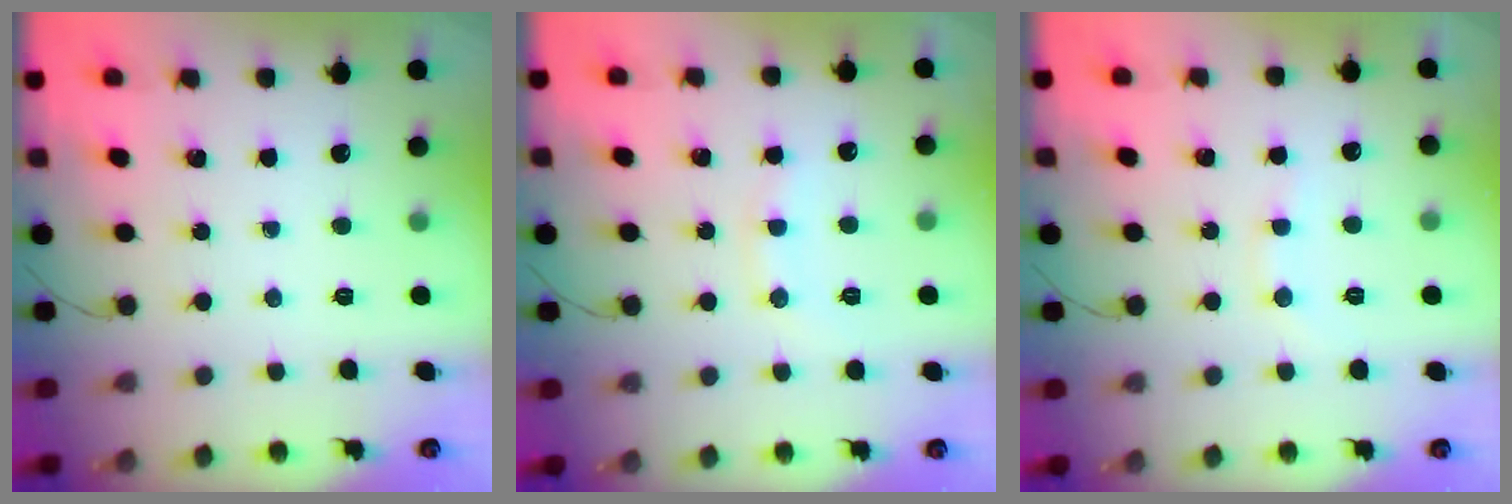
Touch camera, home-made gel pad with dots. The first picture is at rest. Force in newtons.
{"total": 8.3, "press": 8.2, "slide": 1.1}
{"total": 7.3, "press": 7.1, "slide": 1.5}